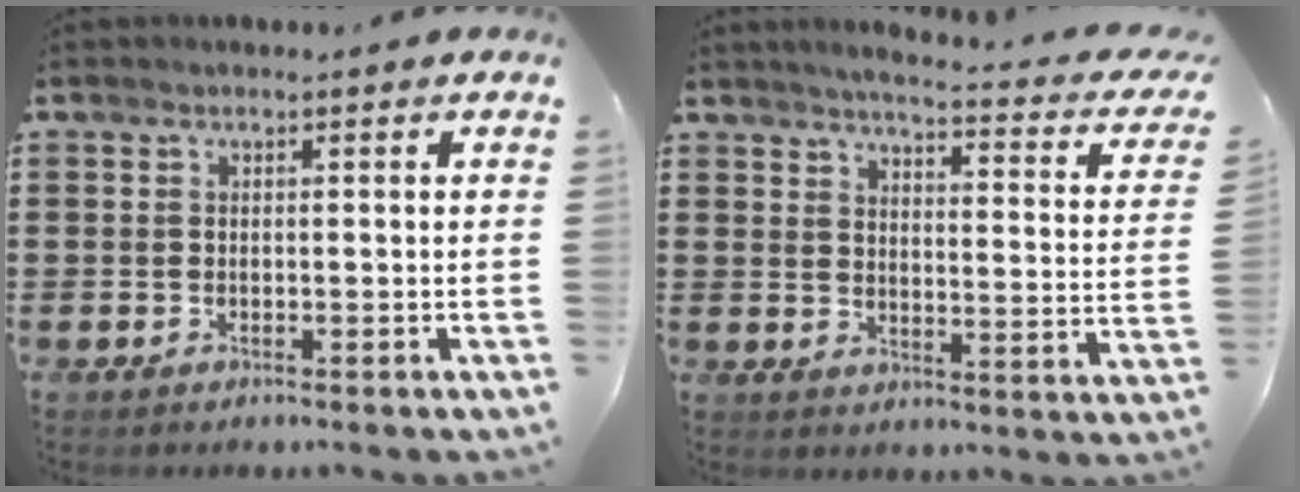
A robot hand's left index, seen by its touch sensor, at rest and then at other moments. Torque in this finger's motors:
{"motor_torque": [1.26, -0.88, 0.37, 0.07]}